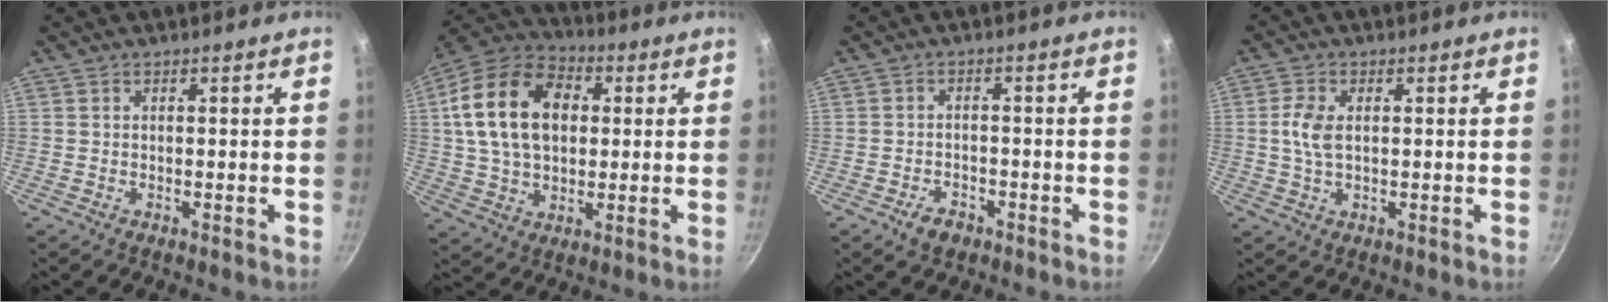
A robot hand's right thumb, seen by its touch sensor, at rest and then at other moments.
{"total": 19.4, "force": [3.5, 13.5, 13.5], "torque": [-0.221, 0.021, 0.052]}
{"total": 3.7, "force": [-2.3, 2.3, 1.7], "torque": [-0.022, 0.020, -0.035]}
{"total": 4.7, "force": [0.5, 2.6, 3.9], "torque": [-0.087, 0.005, 0.008]}